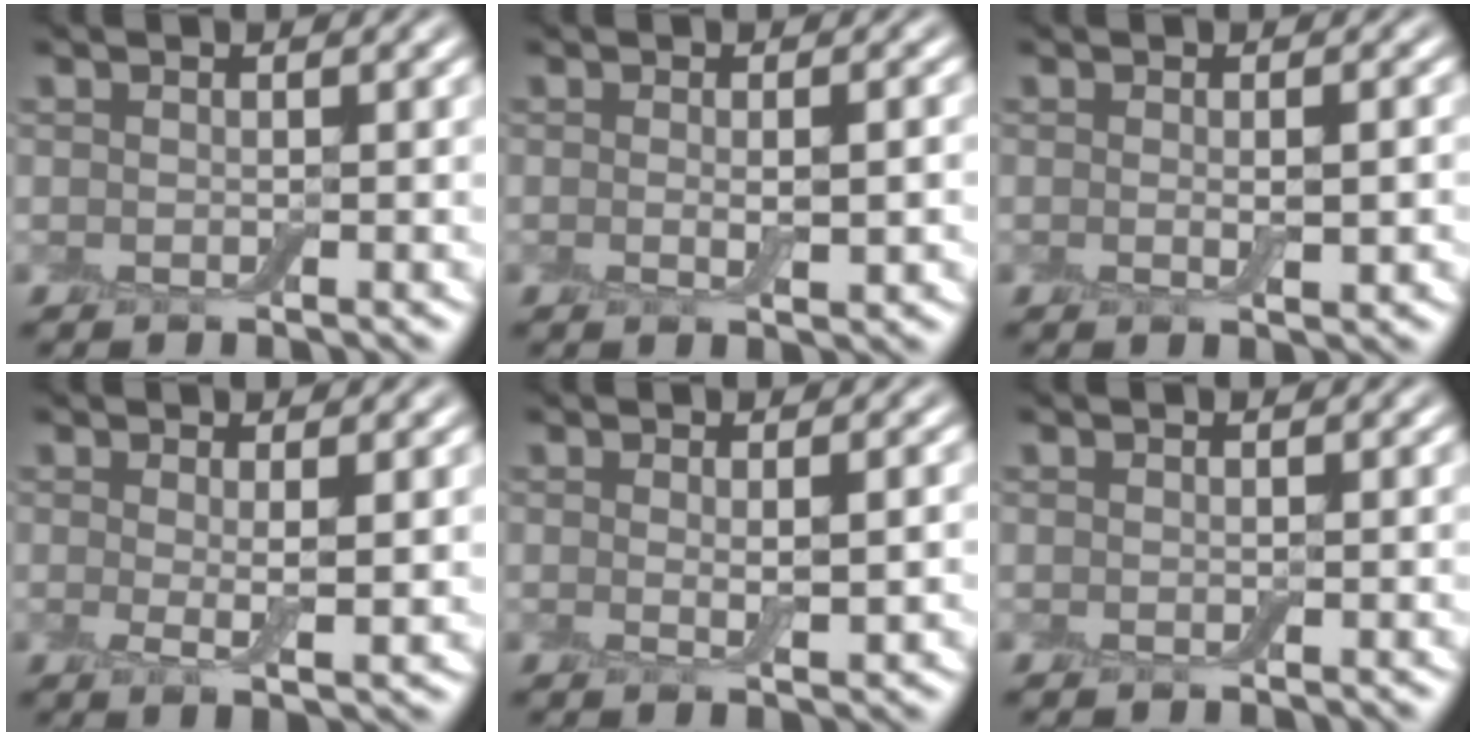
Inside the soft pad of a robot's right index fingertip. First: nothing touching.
{"total": 2.3, "force": [-0.1, 0.5, 2.2], "torque": [-0.040, -0.006, -0.003]}
{"total": 2.0, "force": [0.0, 0.3, 1.9], "torque": [-0.033, -0.004, -0.001]}
{"total": 2.6, "force": [0.4, 0.5, 2.5], "torque": [-0.043, -0.014, 0.010]}
{"total": 2.2, "force": [0.2, 0.4, 2.2], "torque": [-0.036, -0.006, 0.003]}
{"total": 0.0}